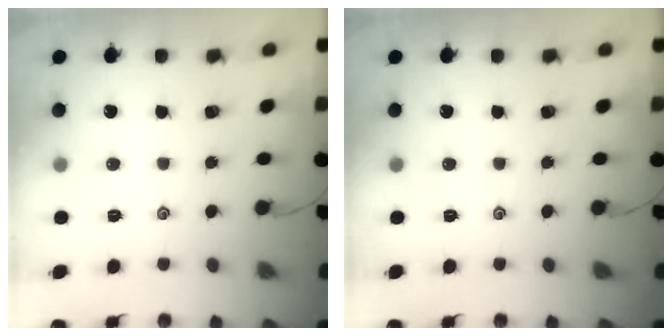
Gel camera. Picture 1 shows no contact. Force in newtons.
{"total": 0.0}